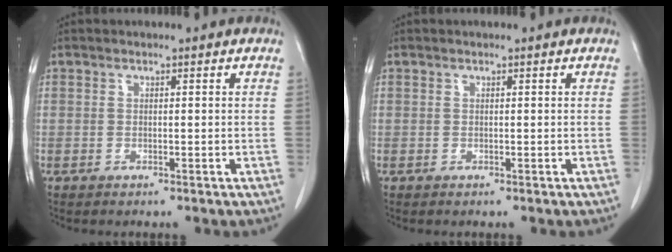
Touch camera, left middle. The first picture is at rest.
{"total": 0.0}